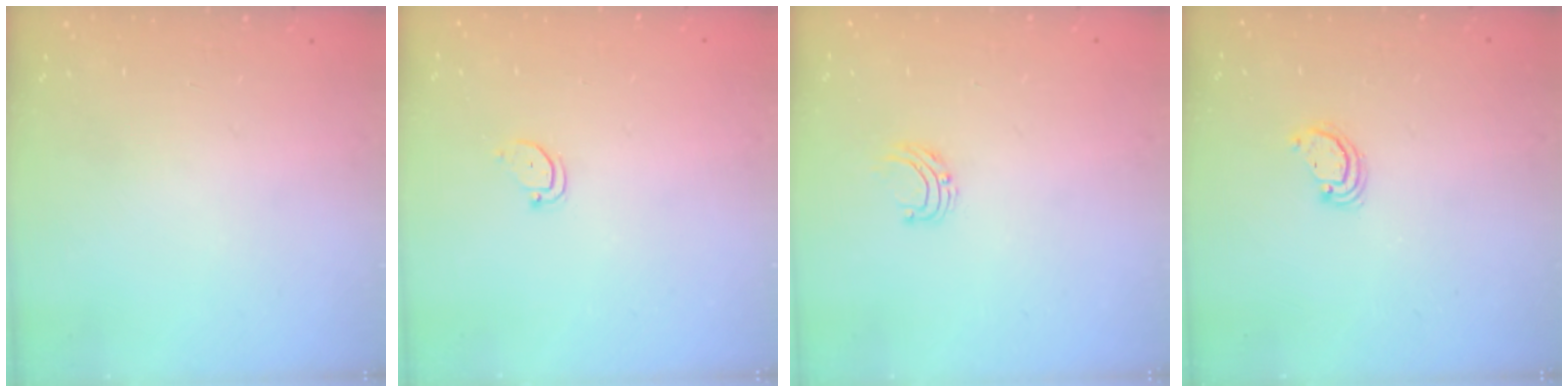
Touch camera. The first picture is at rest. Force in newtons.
{"total": 2.4, "press": 2.4, "slide": 0.2}
{"total": 4.6, "press": 4.6, "slide": 0.5}
{"total": 2.5, "press": 2.5, "slide": 0.2}